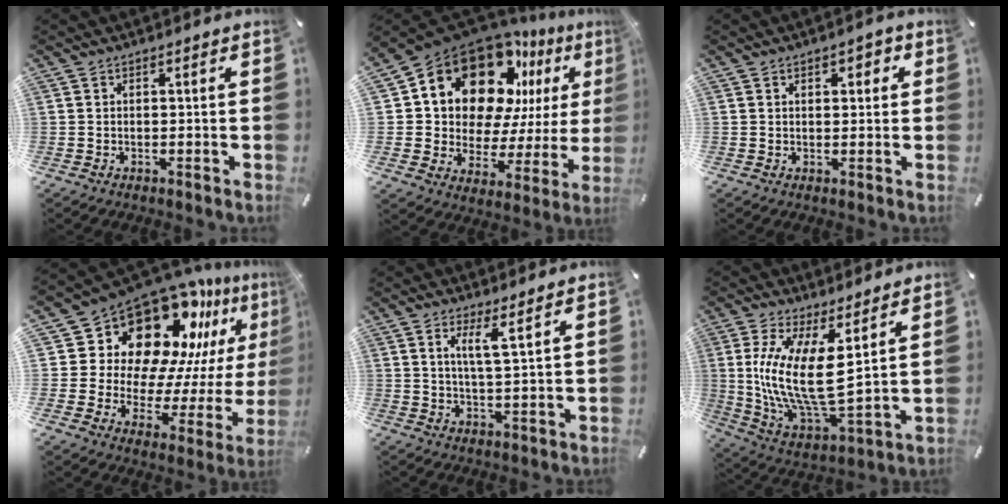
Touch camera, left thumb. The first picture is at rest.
{"total": 19.0, "force": [11.9, 11.8, 8.9], "torque": [-0.138, -0.099, 0.209]}
{"total": 2.3, "force": [0.7, 1.5, 1.7], "torque": [-0.019, 0.001, 0.005]}
{"total": 20.0, "force": [14.3, 11.2, 8.3], "torque": [-0.124, -0.137, 0.257]}
{"total": 5.1, "force": [3.1, -0.2, 4.0], "torque": [-0.080, -0.012, 0.050]}
{"total": 14.9, "force": [4.2, 5.3, 13.3], "torque": [-0.298, -0.047, 0.073]}